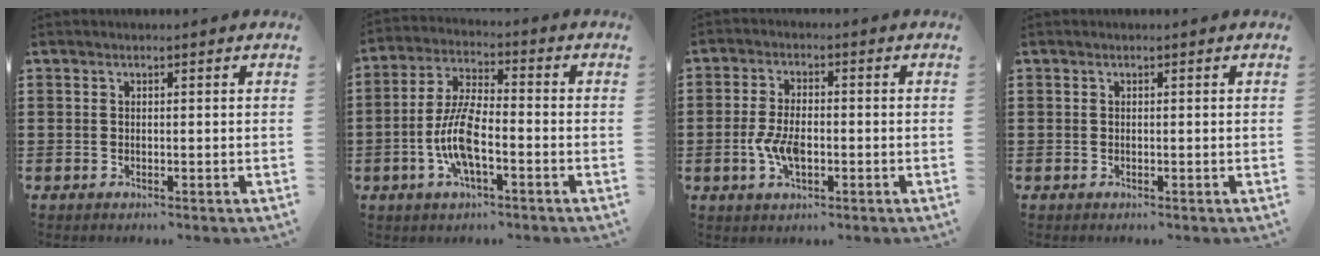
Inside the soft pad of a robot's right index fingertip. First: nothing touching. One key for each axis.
{"total": 8.4, "fx": -2.5, "fy": 2.7, "fz": 7.5, "tx": -0.174, "ty": -0.012, "tz": -0.053}
{"total": 5.2, "fx": -1.2, "fy": 2.7, "fz": 4.3, "tx": -0.105, "ty": -0.004, "tz": -0.026}
{"total": 0.0}